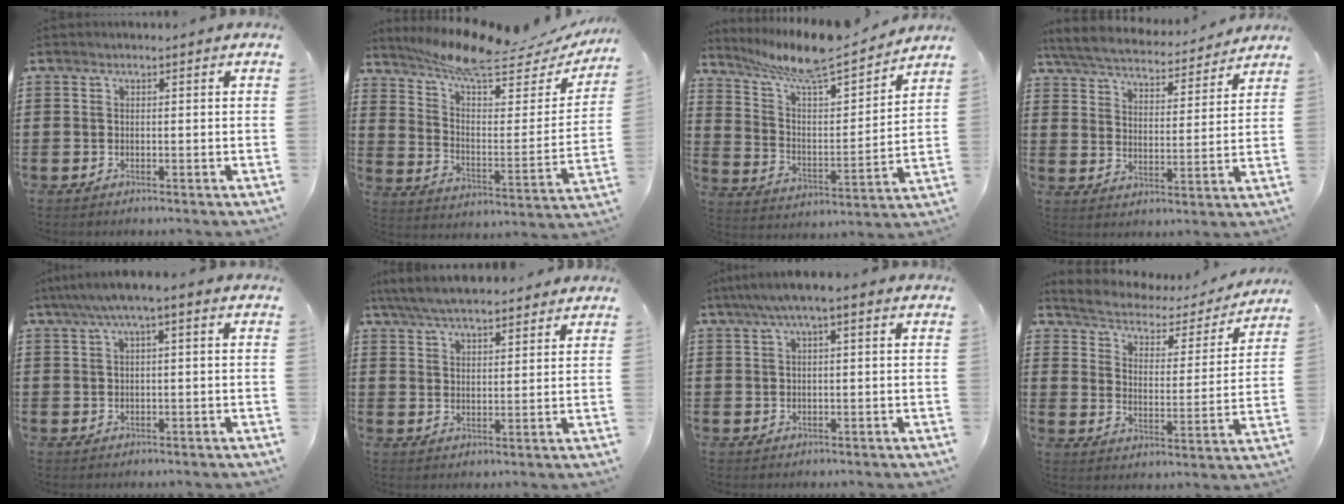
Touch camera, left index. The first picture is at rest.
{"total": 10.3, "force": [8.5, 1.3, 5.8], "torque": [-0.134, -0.055, 0.145]}
{"total": 9.8, "force": [8.8, 1.2, 4.1], "torque": [-0.115, -0.061, 0.151]}
{"total": 5.6, "force": [5.5, 0.3, 1.2], "torque": [-0.051, -0.036, 0.093]}
{"total": 2.7, "force": [0.3, 0.3, 2.7], "torque": [-0.048, 0.002, 0.002]}
{"total": 6.1, "force": [5.6, 1.1, 2.0], "torque": [-0.058, -0.012, 0.105]}
{"total": 2.7, "force": [0.9, 0.4, 2.5], "torque": [-0.048, 0.003, 0.013]}
{"total": 3.0, "force": [2.6, 1.1, 0.9], "torque": [-0.037, -0.023, 0.035]}